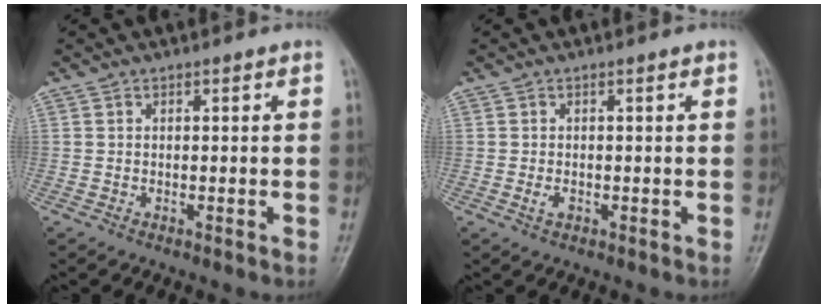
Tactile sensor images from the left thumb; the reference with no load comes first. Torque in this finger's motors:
{"motor_torque": [-0.07, 0.12, 0.33, 0.07, 0.02]}